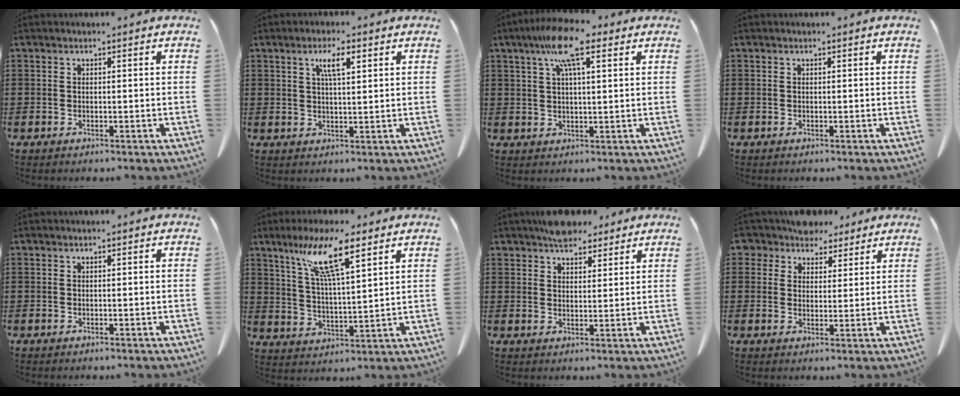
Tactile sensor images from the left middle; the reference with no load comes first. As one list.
[{"total": 4.2, "force": [1.9, 1.0, 3.5], "torque": [-0.066, 0.005, 0.029]}, {"total": 9.6, "force": [5.3, 2.4, 7.6], "torque": [-0.151, 0.004, 0.090]}, {"total": 0.0}, {"total": 0.0}, {"total": 10.5, "force": [7.1, 1.5, 7.7], "torque": [-0.166, -0.012, 0.122]}, {"total": 5.1, "force": [4.4, 2.2, 1.5], "torque": [-0.034, -0.005, 0.082]}, {"total": 5.6, "force": [4.5, 3.1, 1.0], "torque": [-0.038, -0.004, 0.083]}]